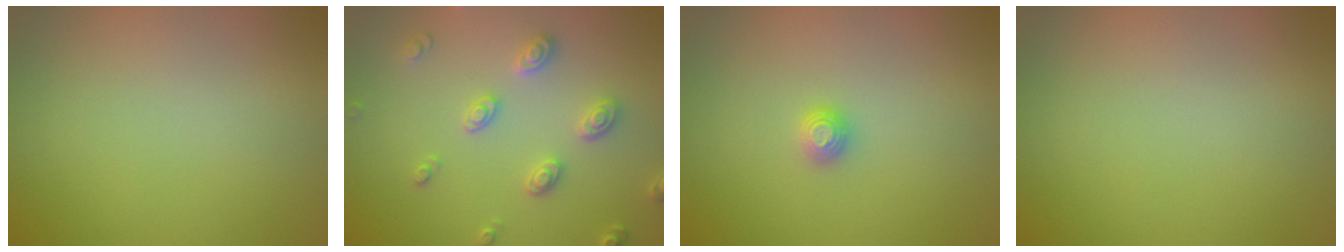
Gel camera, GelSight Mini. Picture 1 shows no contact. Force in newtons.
{"total": 2.9, "press": 2.8, "slide": 0.4}
{"total": 1.2, "press": 1.1, "slide": 0.3}
{"total": 0.0}